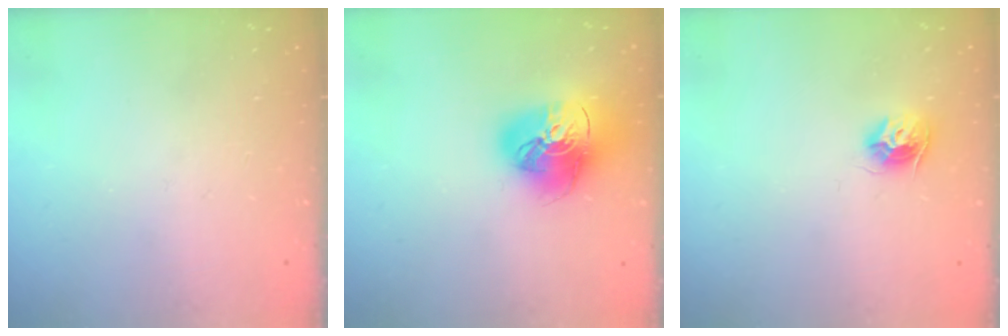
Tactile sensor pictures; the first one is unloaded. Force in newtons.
{"total": 17.6, "press": 17.5, "slide": 1.7}
{"total": 8.8, "press": 8.8, "slide": 0.4}